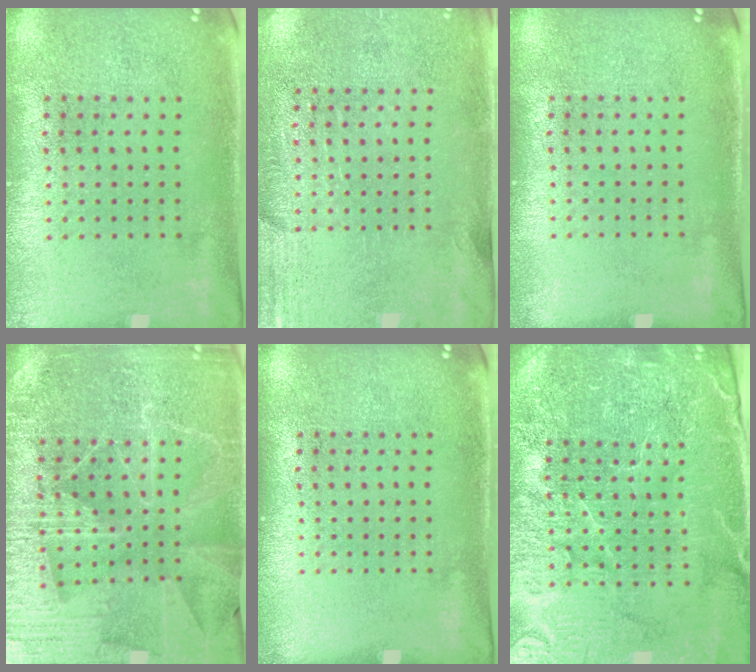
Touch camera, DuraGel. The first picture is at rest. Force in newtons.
{"total": 2.7, "press": 2.4, "slide": 1.4}
{"total": 0.0}
{"total": 4.8, "press": 4.4, "slide": 2.0}
{"total": 0.0}
{"total": 5.4, "press": 4.9, "slide": 2.1}